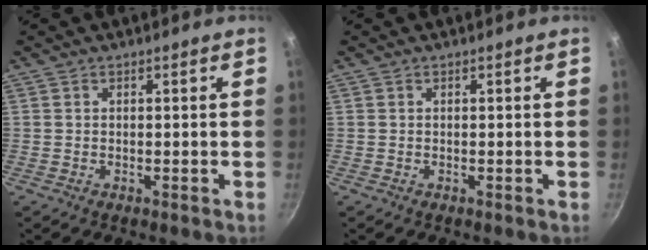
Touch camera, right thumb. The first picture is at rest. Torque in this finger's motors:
{"motor_torque": [-0.01, 0.01, 0.00, 0.00, 0.00]}